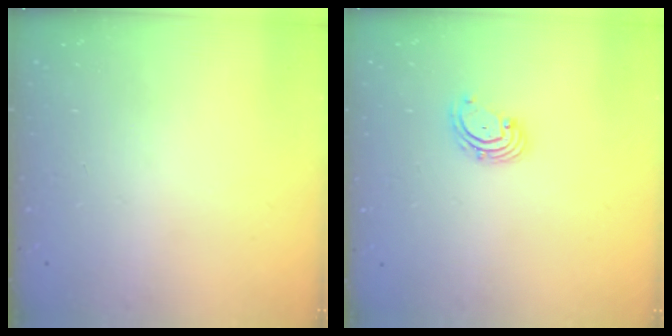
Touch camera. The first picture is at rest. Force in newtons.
{"total": 2.7, "press": 2.7, "slide": 0.6}